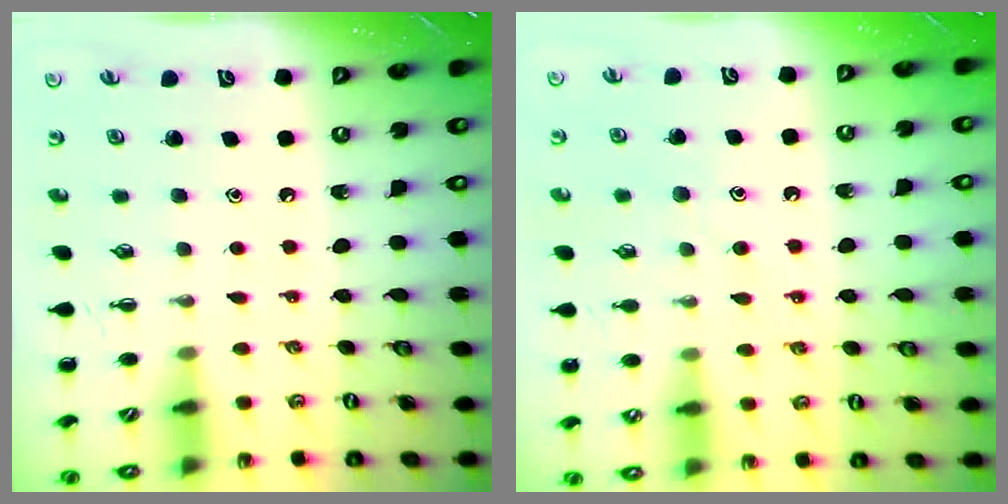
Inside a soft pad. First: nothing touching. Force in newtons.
{"total": 9.3, "press": 9.3, "slide": 1.1}